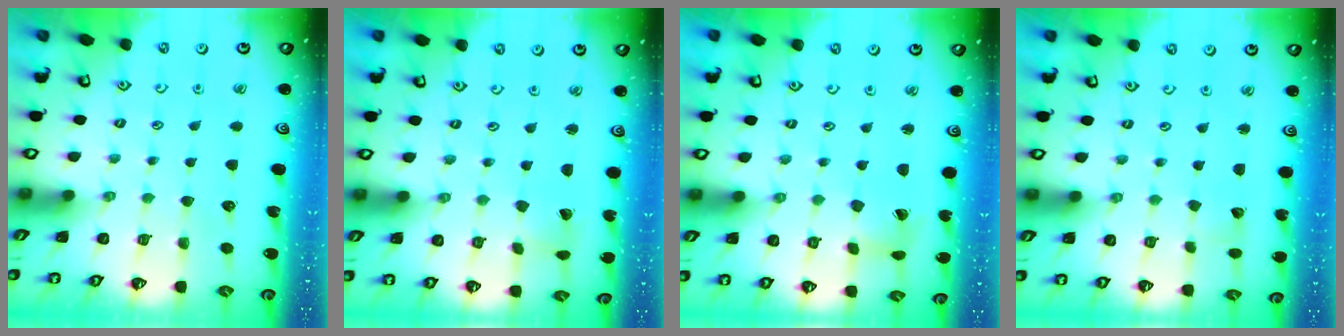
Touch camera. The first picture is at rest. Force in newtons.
{"total": 1.2, "press": 1.2, "slide": 0.1}
{"total": 2.7, "press": 2.6, "slide": 0.4}
{"total": 1.8, "press": 1.8, "slide": 0.1}